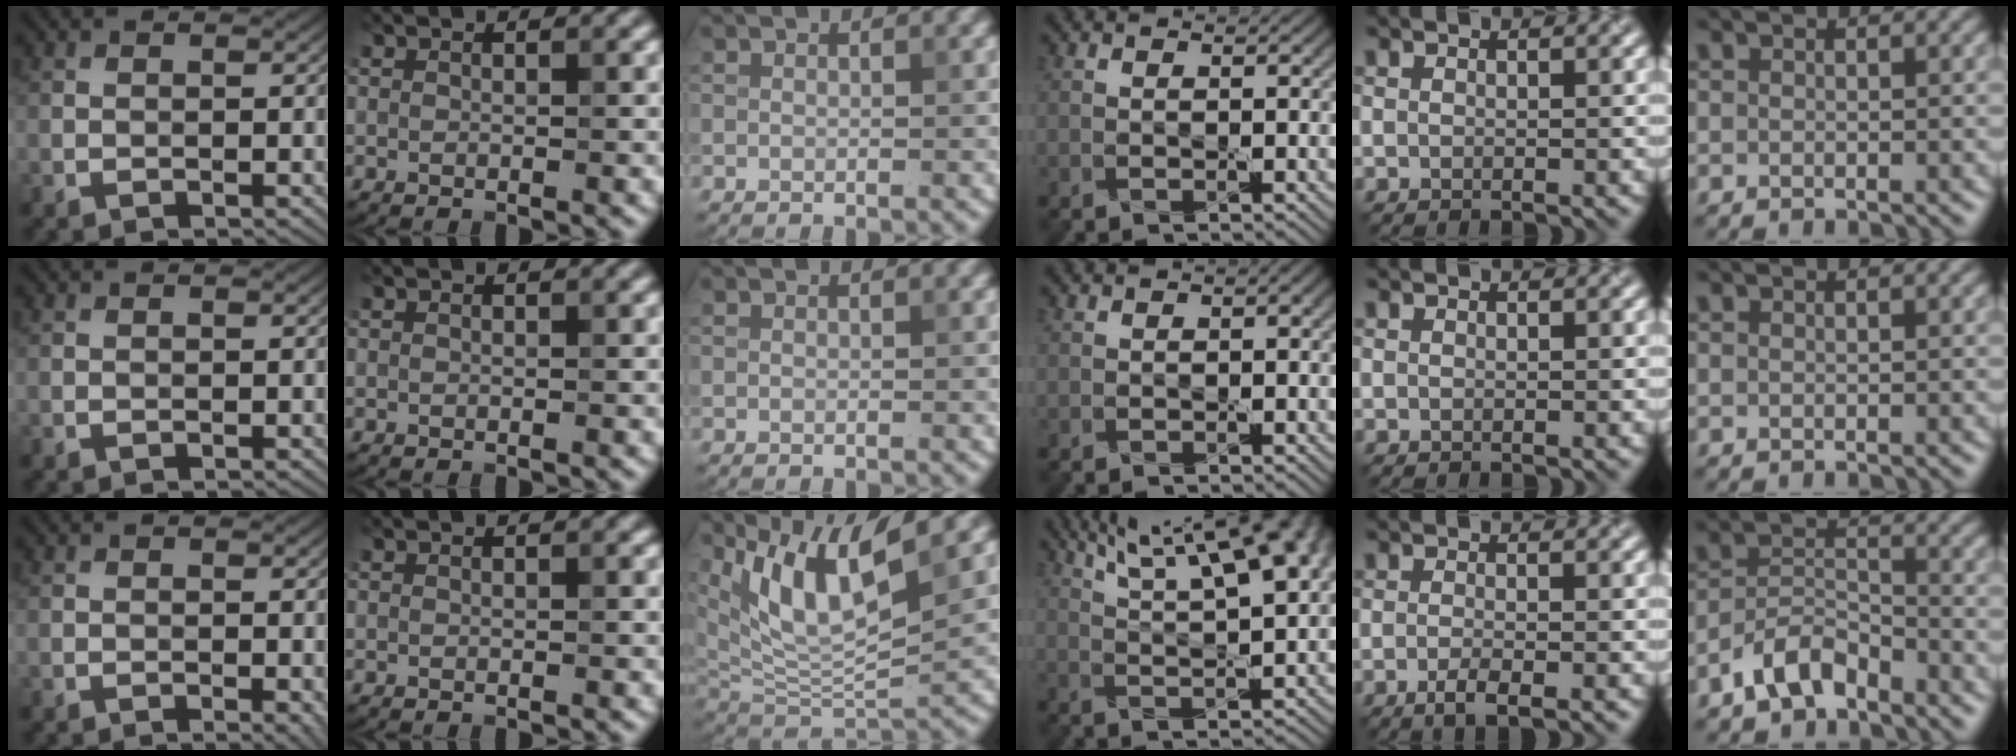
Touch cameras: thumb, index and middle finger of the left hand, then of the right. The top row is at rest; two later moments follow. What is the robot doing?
{"motion": "pour", "object": "sugar"}